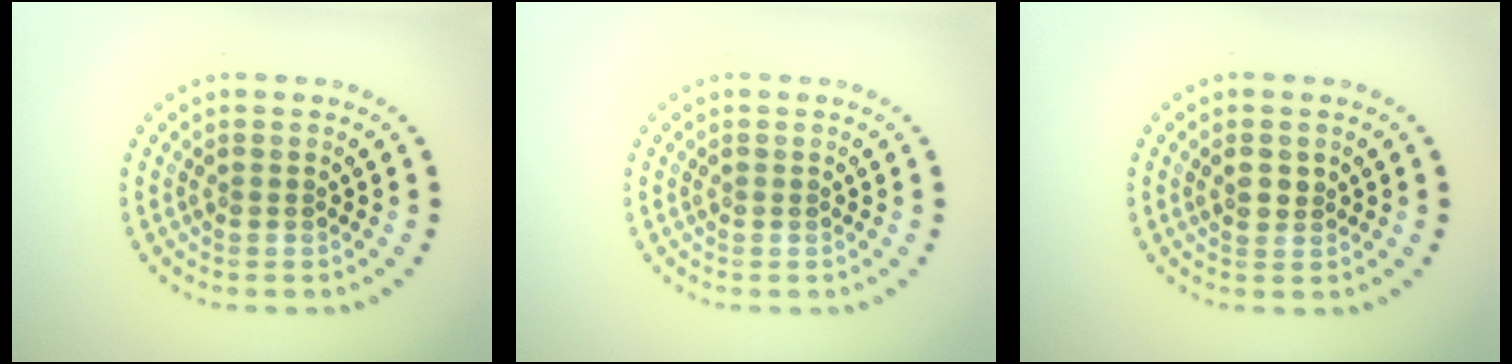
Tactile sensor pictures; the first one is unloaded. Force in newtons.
{"total": 0.0}
{"total": 1.3, "press": 1.2, "slide": 0.5}